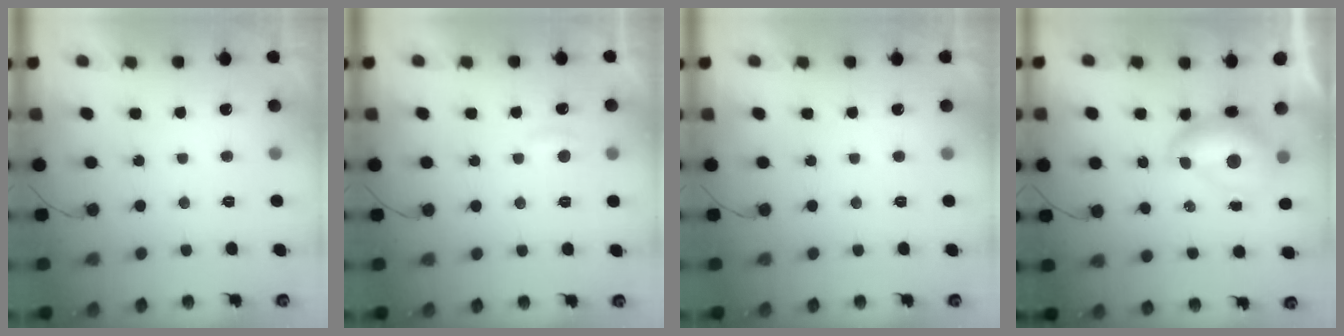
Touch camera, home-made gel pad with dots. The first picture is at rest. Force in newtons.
{"total": 3.6, "press": 3.6, "slide": 0.3}
{"total": 0.0}
{"total": 8.5, "press": 8.4, "slide": 1.0}